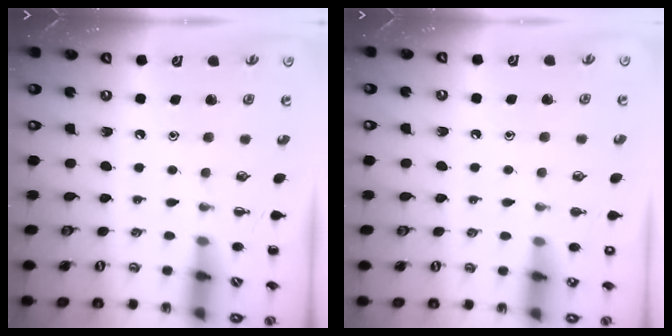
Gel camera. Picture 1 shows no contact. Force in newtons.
{"total": 1.4, "press": 1.4, "slide": 0.1}